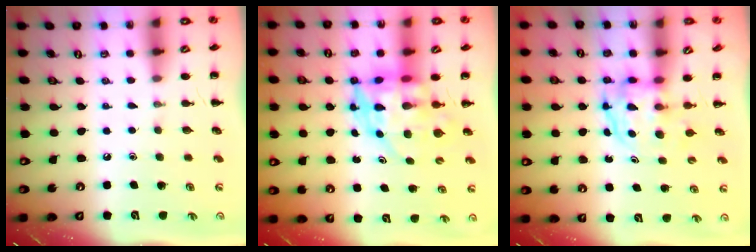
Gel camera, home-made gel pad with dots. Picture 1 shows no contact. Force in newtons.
{"total": 7.1, "press": 6.7, "slide": 2.4}
{"total": 3.9, "press": 3.8, "slide": 0.3}